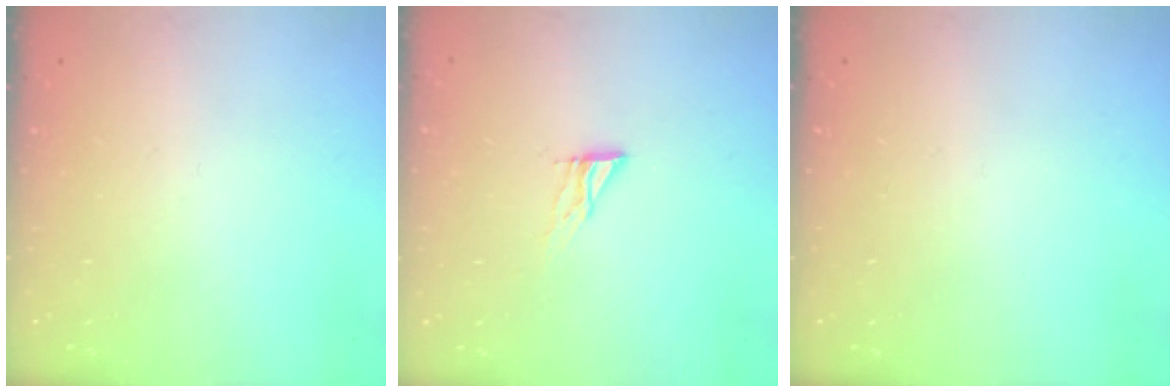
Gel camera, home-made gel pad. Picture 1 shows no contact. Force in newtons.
{"total": 4.5, "press": 4.4, "slide": 0.4}
{"total": 0.0}